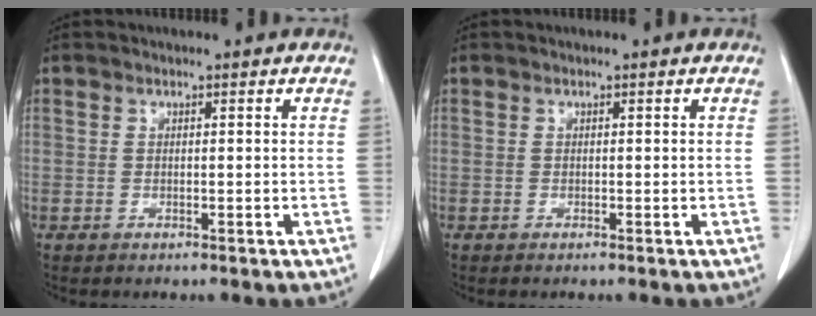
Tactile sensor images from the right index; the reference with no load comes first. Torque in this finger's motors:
{"motor_torque": [-0.02, 0.09, -0.02, -0.01]}